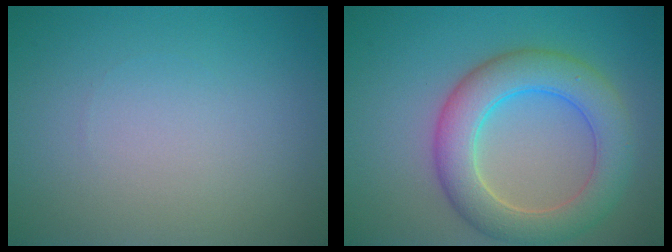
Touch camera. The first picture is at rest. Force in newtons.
{"total": 6.6, "press": 6.6, "slide": 0.2}